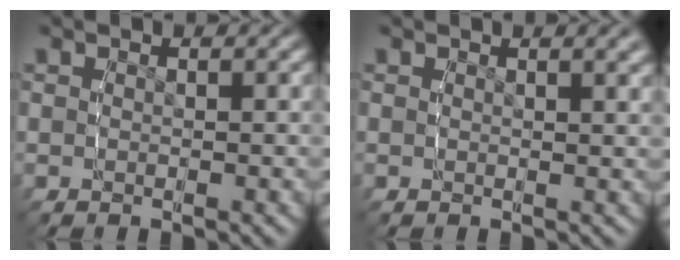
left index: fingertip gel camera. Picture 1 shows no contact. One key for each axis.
{"total": 2.3, "fx": 1.5, "fy": 0.6, "fz": 1.7, "tx": -0.018, "ty": 0.007, "tz": 0.019}